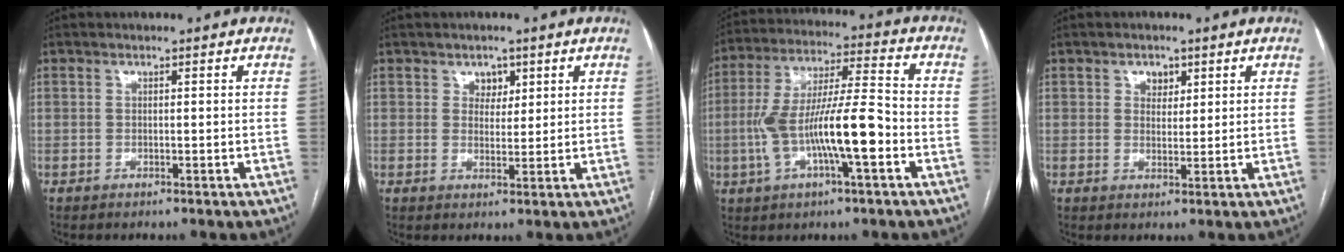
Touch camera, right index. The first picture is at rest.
{"total": 2.8, "force": [1.5, 2.0, 1.2], "torque": [-0.012, 0.001, 0.024]}
{"total": 14.2, "force": [-3.7, 2.1, 13.6], "torque": [-0.260, 0.014, -0.064]}
{"total": 2.6, "force": [1.3, 1.8, 1.2], "torque": [-0.017, 0.002, 0.021]}